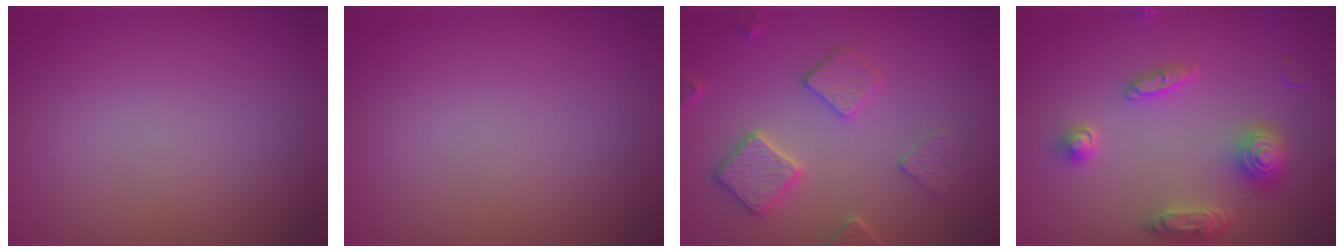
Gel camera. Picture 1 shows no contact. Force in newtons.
{"total": 0.0}
{"total": 3.7, "press": 3.6, "slide": 0.8}
{"total": 4.7, "press": 3.9, "slide": 2.5}